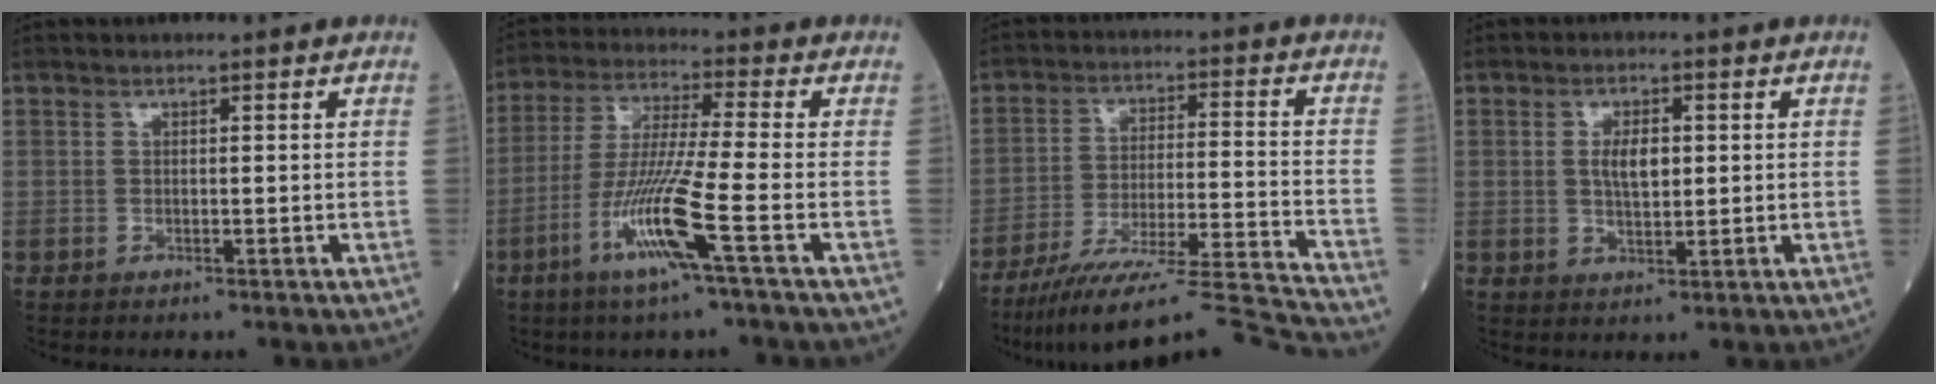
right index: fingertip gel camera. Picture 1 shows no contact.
{"total": 11.5, "force": [-4.9, -1.2, 10.4], "torque": [-0.209, -0.019, -0.099]}
{"total": 19.8, "force": [-17.9, -1.6, 8.4], "torque": [-0.111, -0.008, -0.277]}
{"total": 4.2, "force": [0.6, 1.7, 3.8], "torque": [-0.070, 0.004, 0.013]}